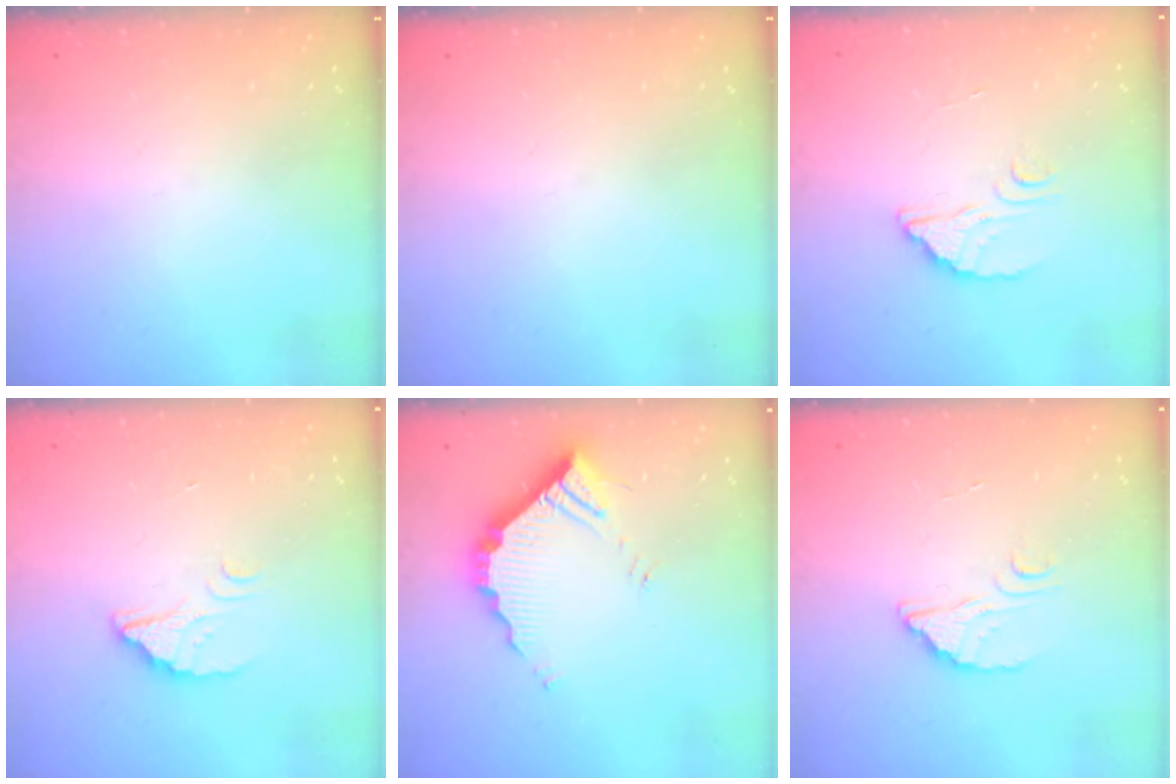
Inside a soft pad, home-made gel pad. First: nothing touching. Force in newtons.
{"total": 0.0}
{"total": 2.8, "press": 2.8, "slide": 0.0}
{"total": 2.7, "press": 2.7, "slide": 0.1}
{"total": 10.1, "press": 10.1, "slide": 0.4}
{"total": 2.3, "press": 2.3, "slide": 0.0}